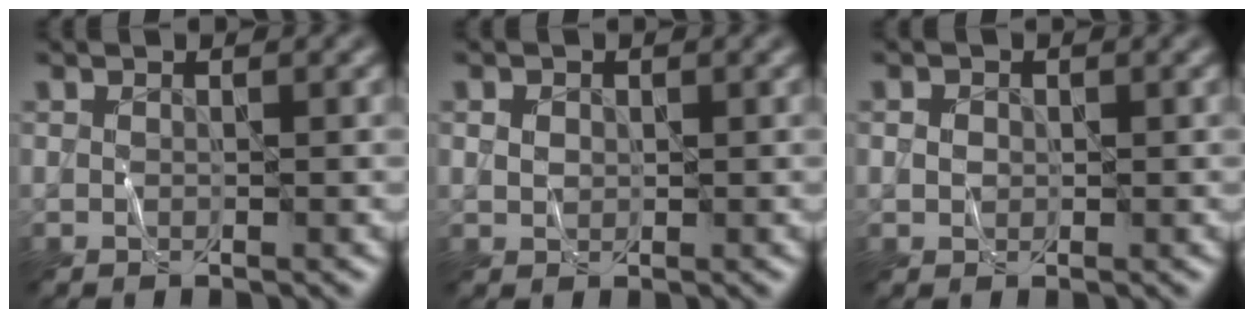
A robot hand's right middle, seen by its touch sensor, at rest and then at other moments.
{"total": 1.1, "force": [0.3, 1.0, 0.5], "torque": [-0.011, 0.000, 0.005]}
{"total": 1.0, "force": [0.1, 0.9, 0.4], "torque": [-0.006, 0.000, -0.001]}